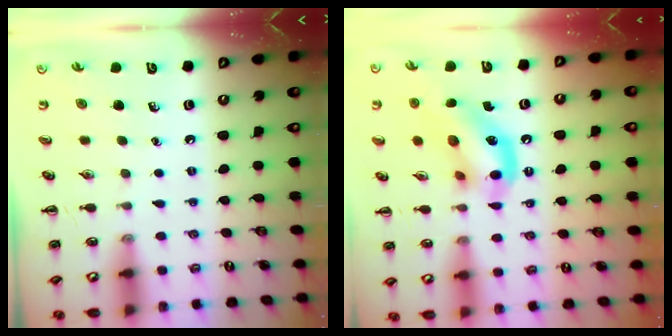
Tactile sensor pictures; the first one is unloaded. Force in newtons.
{"total": 14.5, "press": 14.3, "slide": 2.7}